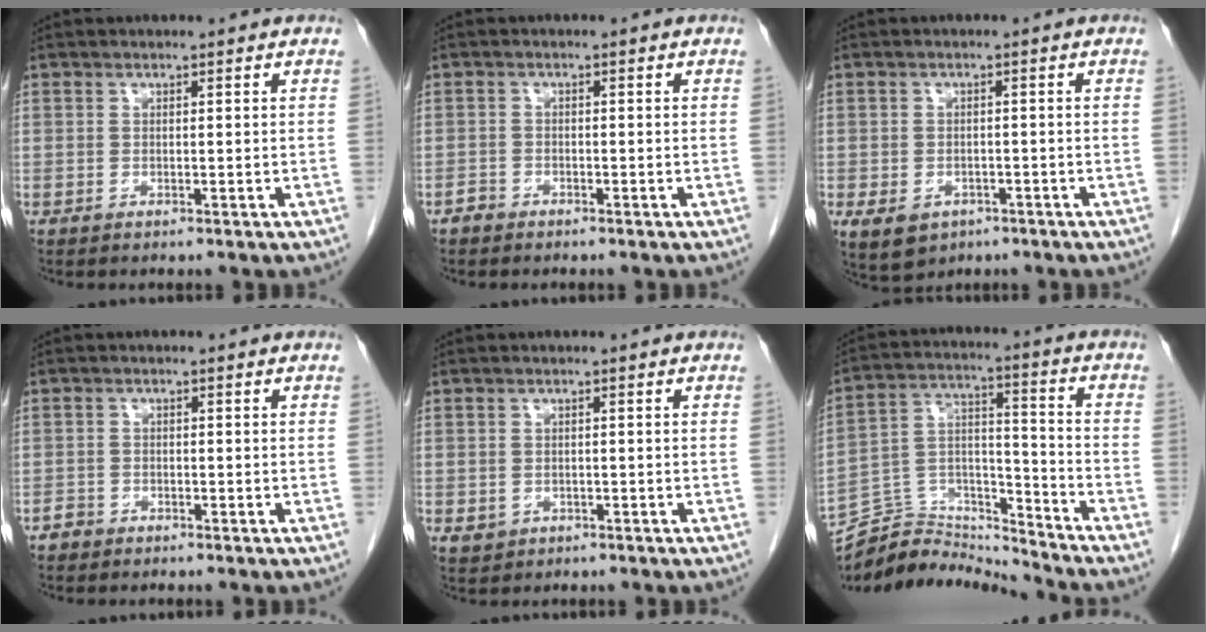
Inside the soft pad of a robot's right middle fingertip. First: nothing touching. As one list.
[{"total": 1.3, "force": [-1.1, 0.7, 0.1], "torque": [-0.006, 0.003, -0.022]}, {"total": 6.7, "force": [-3.5, 5.0, 2.8], "torque": [-0.056, 0.001, -0.043]}, {"total": 1.5, "force": [-1.2, 0.9, 0.1], "torque": [-0.007, 0.004, -0.023]}, {"total": 2.2, "force": [-0.8, 1.9, 0.5], "torque": [-0.007, 0.003, -0.004]}, {"total": 12.8, "force": [-12.8, 0.8, -0.3], "torque": [0.007, 0.050, -0.234]}]